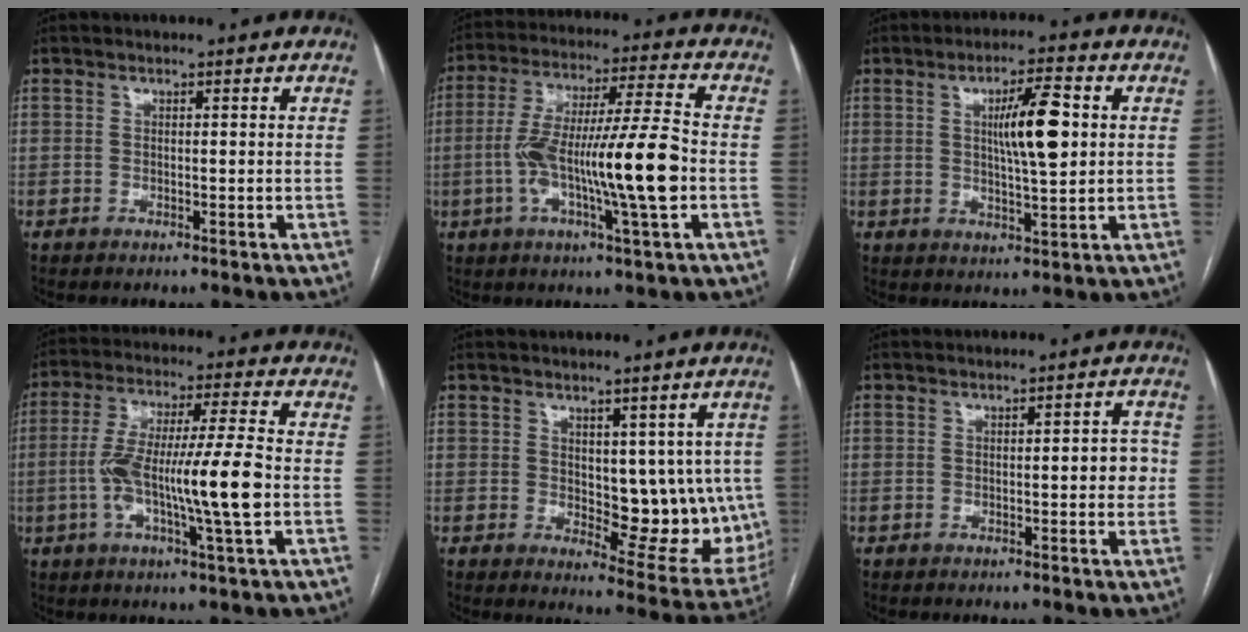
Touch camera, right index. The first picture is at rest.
{"total": 16.1, "force": [-2.9, 0.5, 15.8], "torque": [-0.285, 0.004, -0.055]}
{"total": 8.5, "force": [1.6, 1.2, 8.2], "torque": [-0.138, 0.006, 0.029]}
{"total": 13.7, "force": [-2.3, 0.2, 13.5], "torque": [-0.250, 0.004, -0.046]}
{"total": 11.7, "force": [1.4, 6.0, 9.9], "torque": [-0.101, -0.005, 0.033]}
{"total": 3.1, "force": [-0.2, 1.0, 2.9], "torque": [-0.028, 0.005, -0.005]}